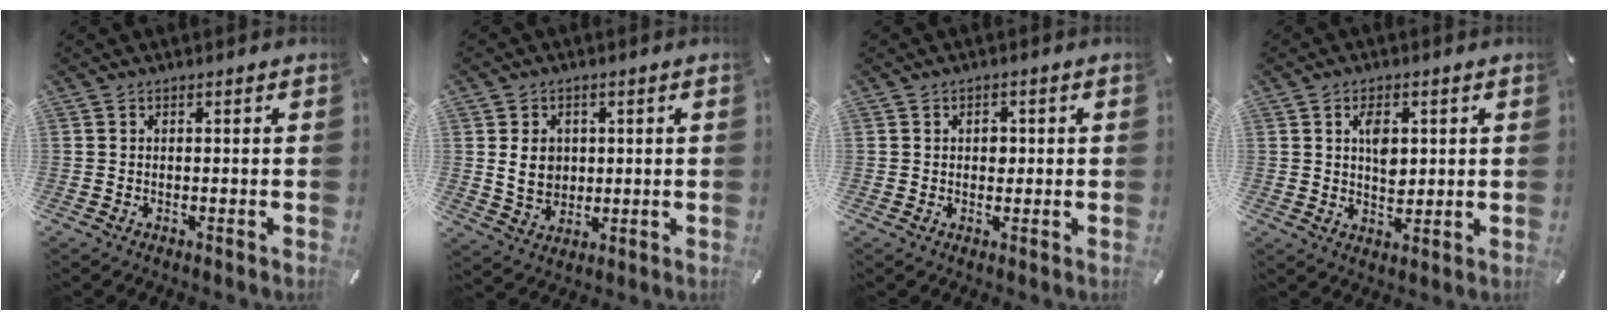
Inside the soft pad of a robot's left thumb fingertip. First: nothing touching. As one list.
[{"total": 6.4, "force": [0.8, 5.6, 3.0], "torque": [-0.051, 0.000, 0.012]}, {"total": 2.0, "force": [0.2, 1.7, 1.1], "torque": [-0.009, 0.001, -0.004]}, {"total": 5.3, "force": [1.3, 3.5, 3.8], "torque": [-0.058, -0.003, 0.018]}]